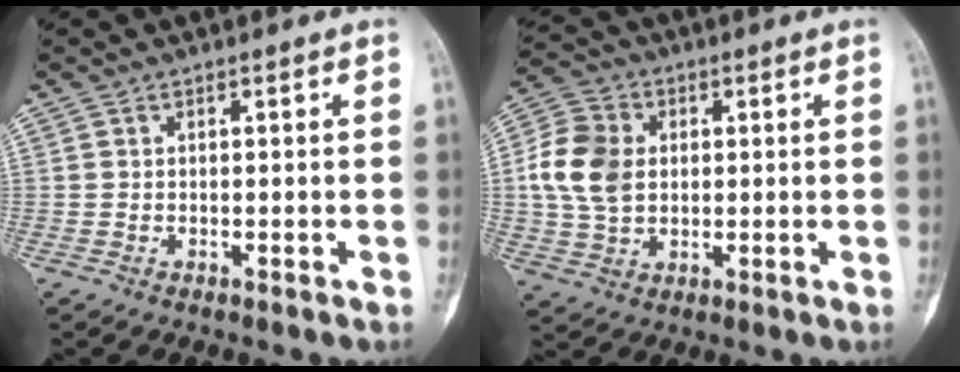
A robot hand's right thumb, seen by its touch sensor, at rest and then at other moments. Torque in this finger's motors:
{"motor_torque": [-0.17, 1.53, 1.02, 0.11, 0.08]}